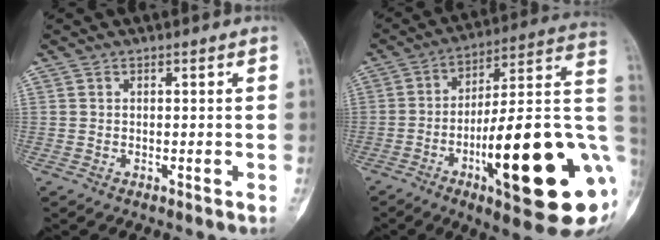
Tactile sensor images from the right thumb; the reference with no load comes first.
{"total": 29.9, "force": [-7.3, 7.2, 28.1], "torque": [-0.349, 0.006, -0.104]}